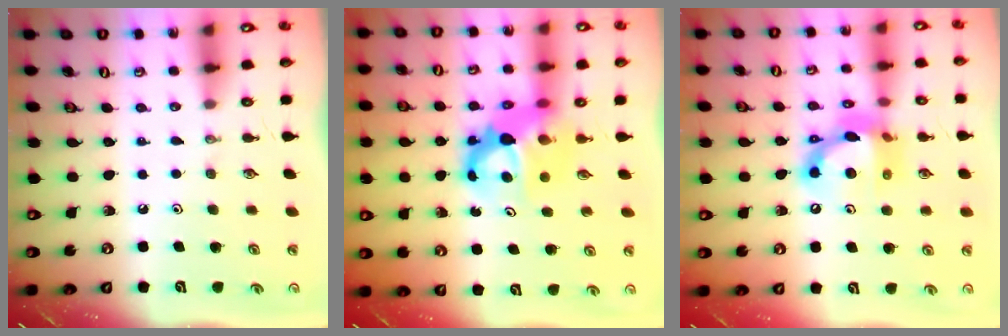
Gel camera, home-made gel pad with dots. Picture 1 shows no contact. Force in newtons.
{"total": 8.6, "press": 8.6, "slide": 0.7}
{"total": 13.4, "press": 13.4, "slide": 0.9}